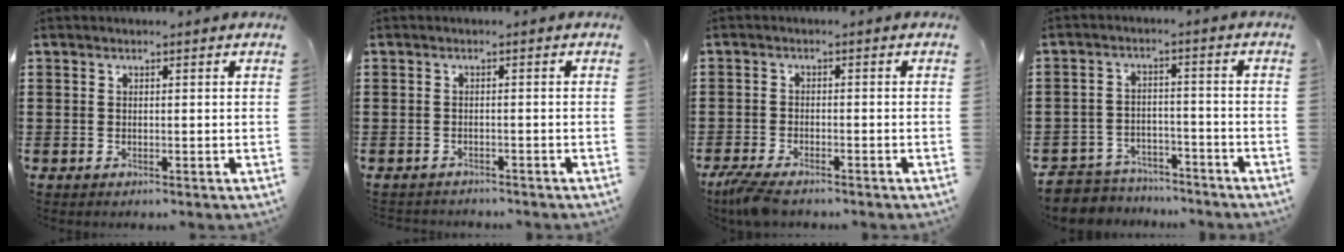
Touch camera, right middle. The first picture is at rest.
{"total": 0.5, "force": [-0.5, -0.1, -0.2], "torque": [0.001, 0.000, -0.011]}
{"total": 3.4, "force": [-2.9, 0.6, 1.6], "torque": [-0.049, -0.007, -0.061]}
{"total": 4.8, "force": [-4.7, 1.2, -0.1], "torque": [-0.017, 0.005, -0.104]}